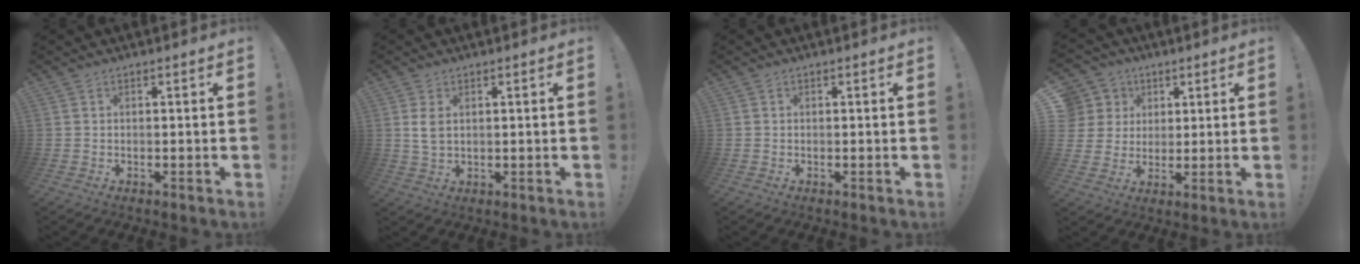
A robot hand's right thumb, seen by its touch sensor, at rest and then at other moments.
{"total": 4.0, "force": [1.3, 2.3, 3.1], "torque": [-0.052, -0.003, 0.020]}
{"total": 0.0}
{"total": 9.2, "force": [2.8, 8.5, 2.2], "torque": [-0.030, -0.010, 0.062]}